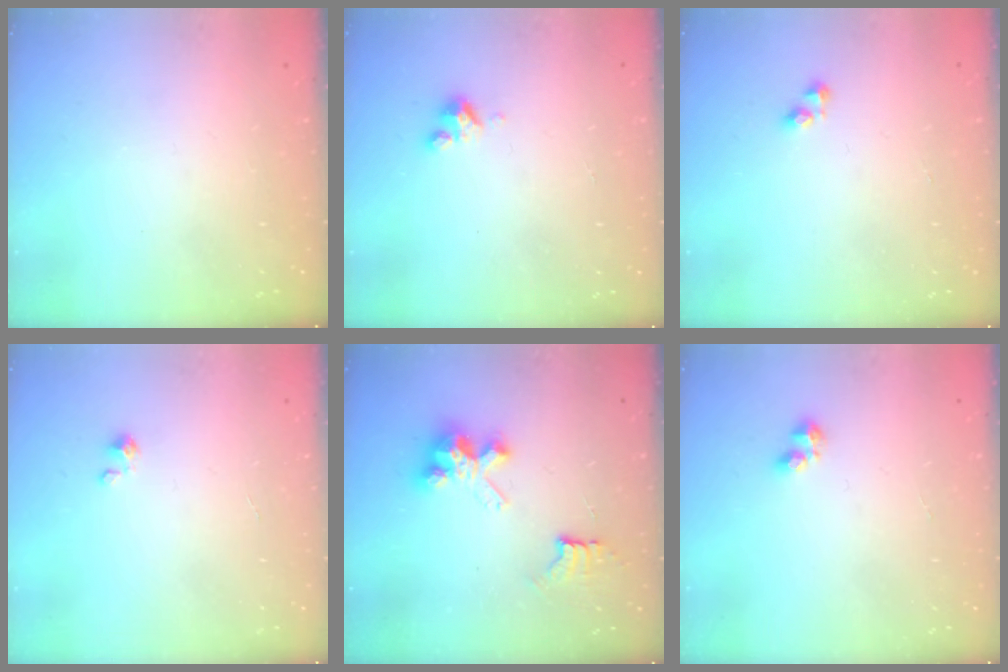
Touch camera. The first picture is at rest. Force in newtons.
{"total": 4.1, "press": 4.1, "slide": 0.4}
{"total": 2.0, "press": 2.0, "slide": 0.5}
{"total": 0.9, "press": 0.9, "slide": 0.1}
{"total": 7.6, "press": 7.6, "slide": 0.5}
{"total": 3.1, "press": 3.0, "slide": 1.0}